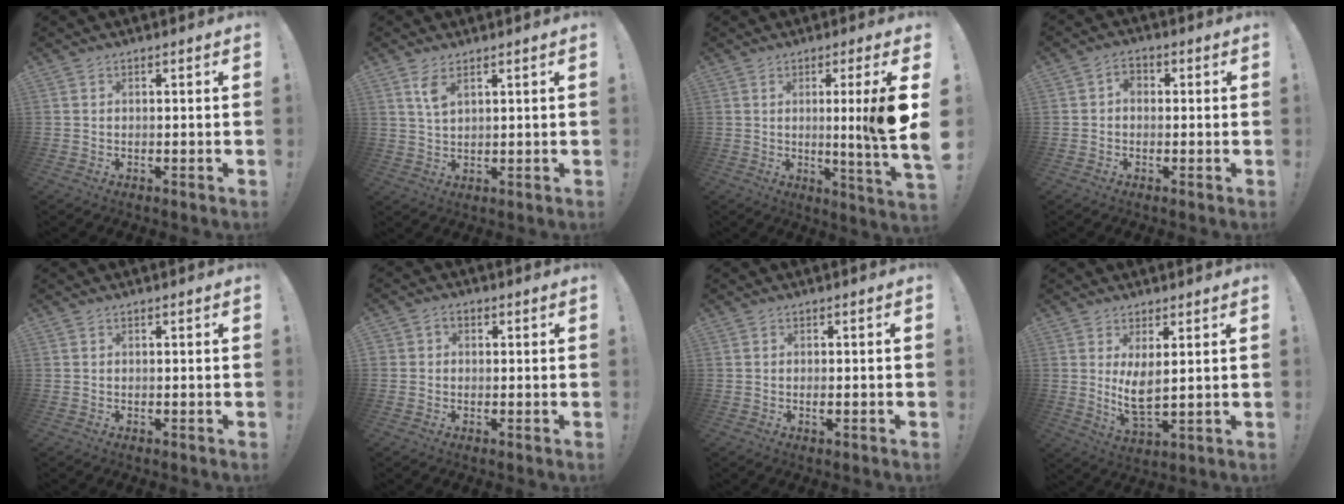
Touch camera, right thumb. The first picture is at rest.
{"total": 4.6, "force": [2.6, 1.9, 3.4], "torque": [-0.052, -0.014, 0.043]}
{"total": 12.0, "force": [1.7, -1.2, 11.8], "torque": [-0.176, -0.022, 0.010]}
{"total": 3.0, "force": [-0.5, 2.2, 1.9], "torque": [-0.033, 0.010, -0.010]}
{"total": 0.0}
{"total": 2.2, "force": [-0.3, 2.0, 0.9], "torque": [-0.016, 0.006, -0.004]}
{"total": 1.3, "force": [-0.4, 0.3, 1.2], "torque": [-0.013, -0.004, -0.007]}
{"total": 7.5, "force": [2.8, 2.3, 6.6], "torque": [-0.108, -0.031, 0.048]}